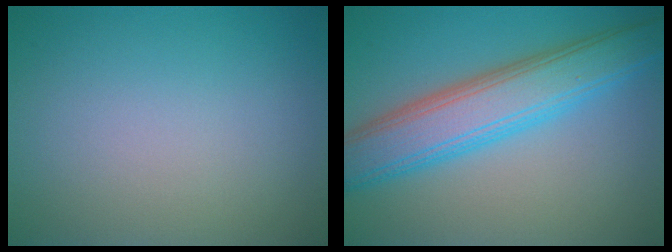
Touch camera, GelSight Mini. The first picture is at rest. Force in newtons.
{"total": 7.2, "press": 7.2, "slide": 0.1}